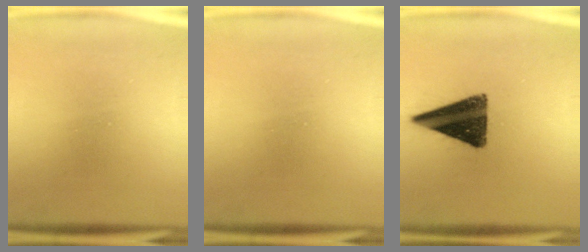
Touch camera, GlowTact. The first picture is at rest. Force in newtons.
{"total": 0.0}
{"total": 13.3}